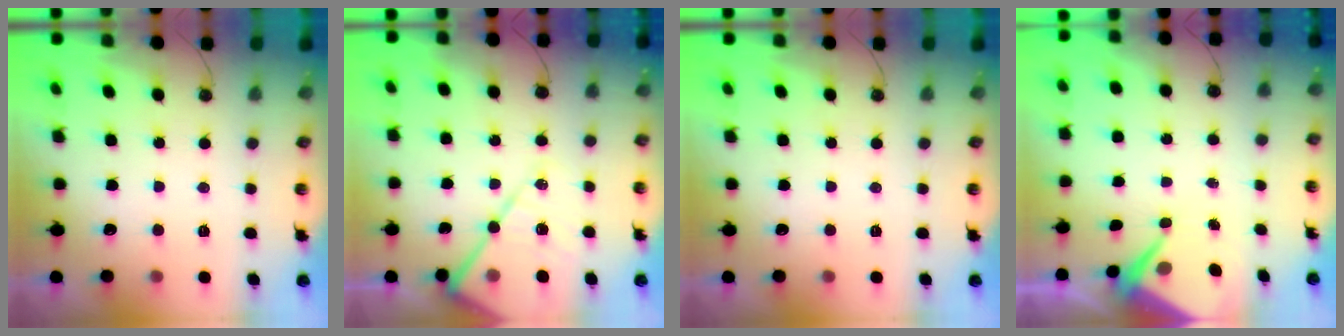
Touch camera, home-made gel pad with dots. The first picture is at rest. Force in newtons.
{"total": 15.2, "press": 15.1, "slide": 1.4}
{"total": 0.0}
{"total": 5.2, "press": 5.2, "slide": 0.3}